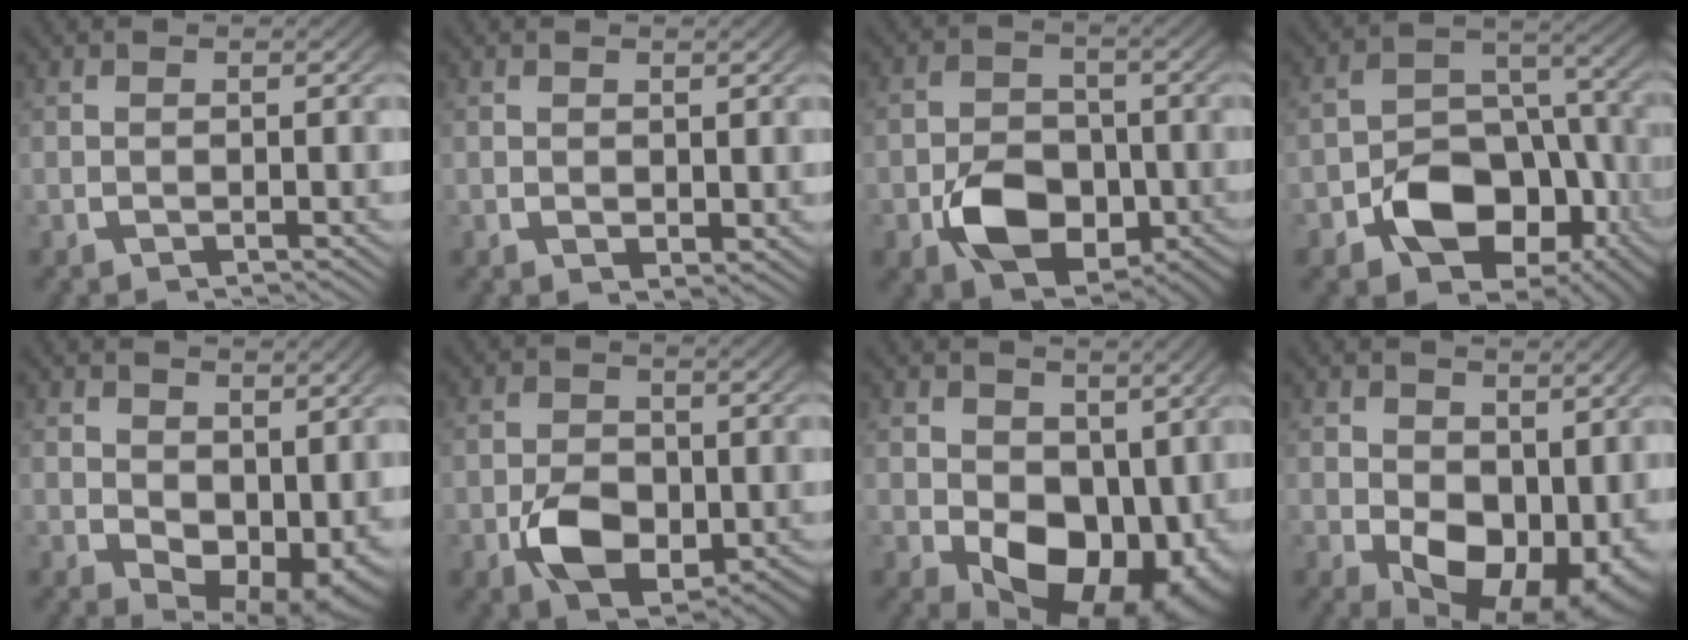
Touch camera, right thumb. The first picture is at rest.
{"total": 1.0, "force": [0.5, 0.6, 0.6], "torque": [-0.004, -0.008, 0.018]}
{"total": 10.3, "force": [-2.6, 7.3, 6.7], "torque": [-0.127, -0.042, -0.030]}
{"total": 10.0, "force": [-4.1, 6.7, 6.1], "torque": [-0.107, -0.034, -0.052]}
{"total": 7.1, "force": [-0.4, 4.4, 5.6], "torque": [-0.088, -0.041, 0.018]}
{"total": 7.6, "force": [-1.9, 5.1, 5.3], "torque": [-0.106, -0.035, -0.017]}
{"total": 10.6, "force": [-0.9, 7.2, 7.8], "torque": [-0.129, -0.059, 0.012]}
{"total": 9.8, "force": [-1.3, 6.2, 7.5], "torque": [-0.125, -0.055, 0.006]}